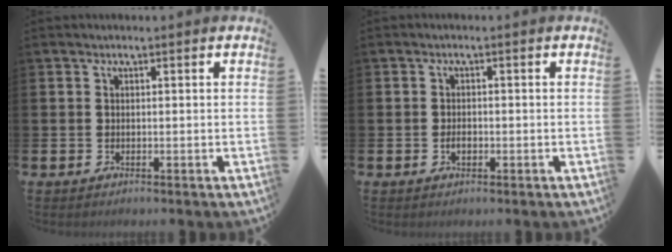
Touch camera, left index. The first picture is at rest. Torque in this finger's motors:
{"motor_torque": [0.22, 0.17, 0.02, 0.04]}